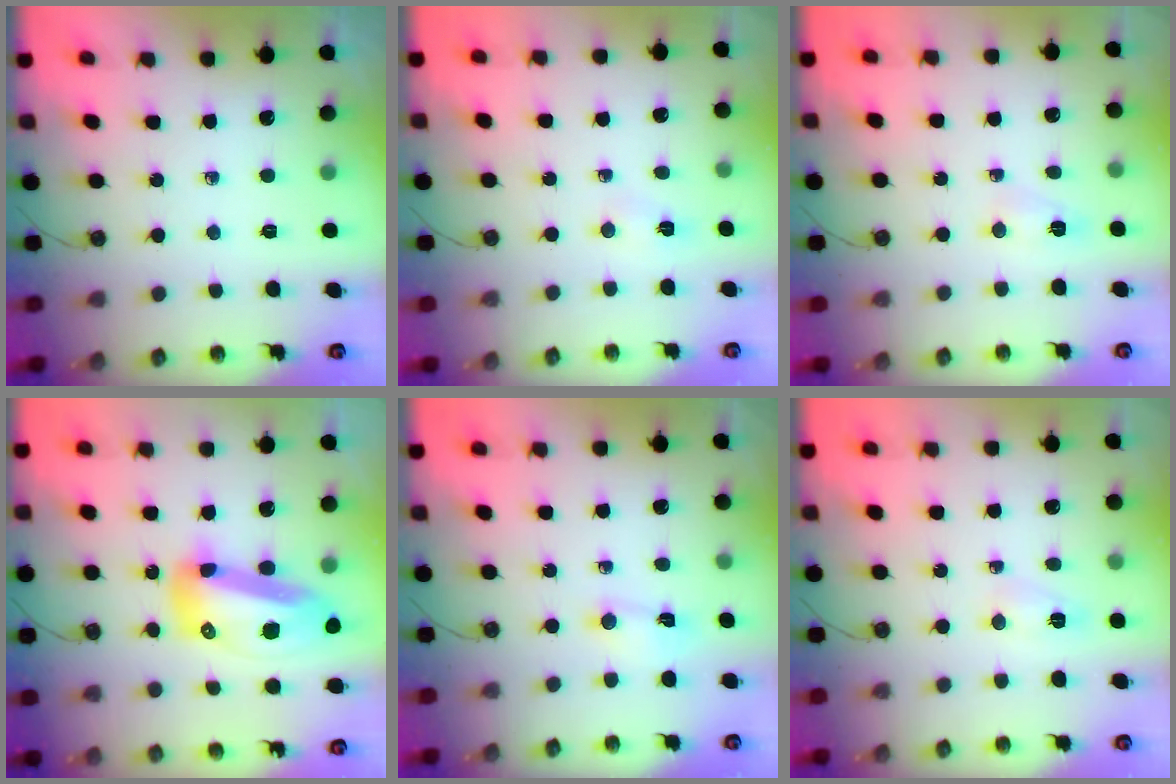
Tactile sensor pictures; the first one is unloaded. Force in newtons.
{"total": 2.9, "press": 1.4, "slide": 2.6}
{"total": 3.1, "press": 2.9, "slide": 1.1}
{"total": 18.4, "press": 18.3, "slide": 2.4}
{"total": 2.7, "press": 2.7, "slide": 0.4}
{"total": 2.7, "press": 2.7, "slide": 0.4}